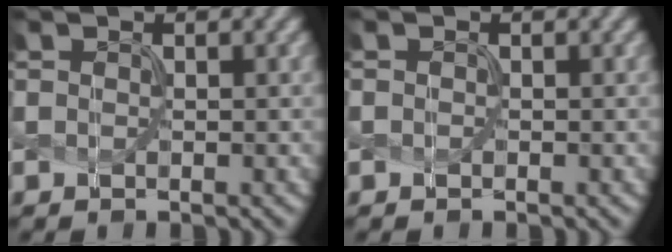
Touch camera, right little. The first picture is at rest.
{"total": 0.0}